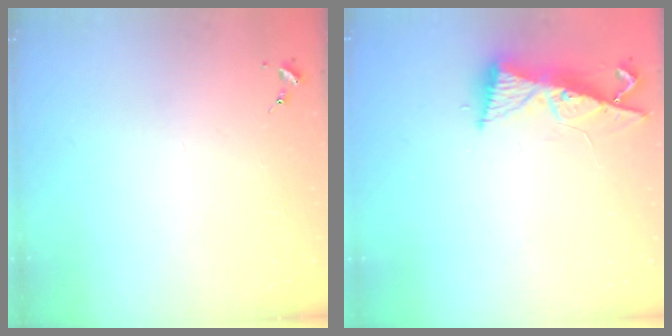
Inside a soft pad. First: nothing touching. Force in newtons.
{"total": 9.0, "press": 9.0, "slide": 1.1}